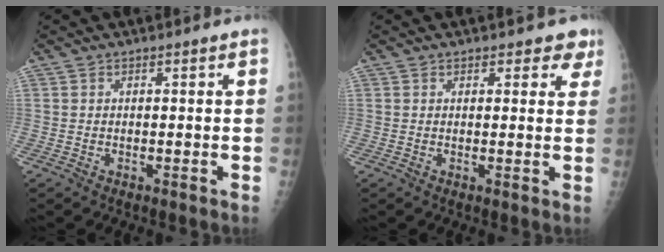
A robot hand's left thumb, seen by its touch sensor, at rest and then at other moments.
{"total": 3.5, "force": [2.7, 2.0, 1.2], "torque": [0.022, -0.012, 0.023]}